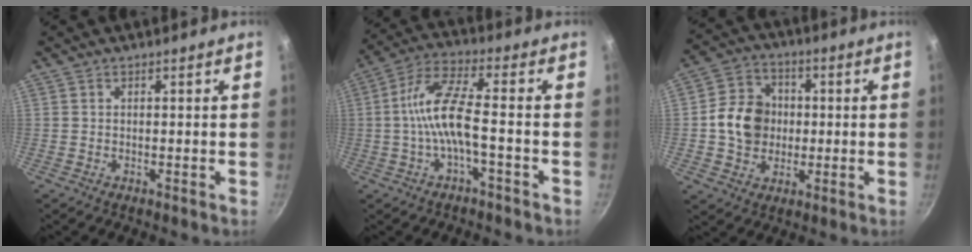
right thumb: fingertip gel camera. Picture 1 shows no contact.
{"total": 9.8, "force": [-2.2, 2.6, 9.2], "torque": [-0.197, 0.034, -0.051]}
{"total": 11.1, "force": [0.0, 9.5, 5.7], "torque": [-0.071, 0.017, -0.008]}